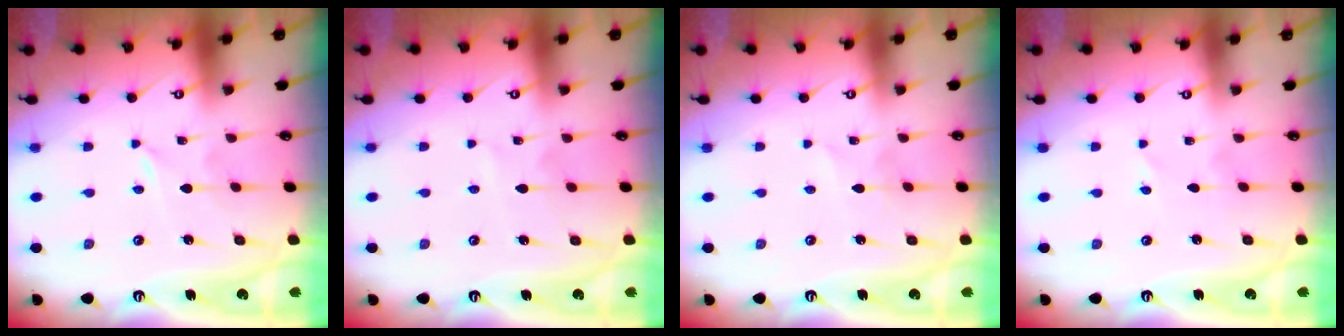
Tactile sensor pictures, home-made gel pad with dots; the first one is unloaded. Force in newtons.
{"total": 3.7, "press": 3.7, "slide": 0.4}
{"total": 1.8, "press": 1.8, "slide": 0.2}
{"total": 1.7, "press": 1.6, "slide": 0.3}